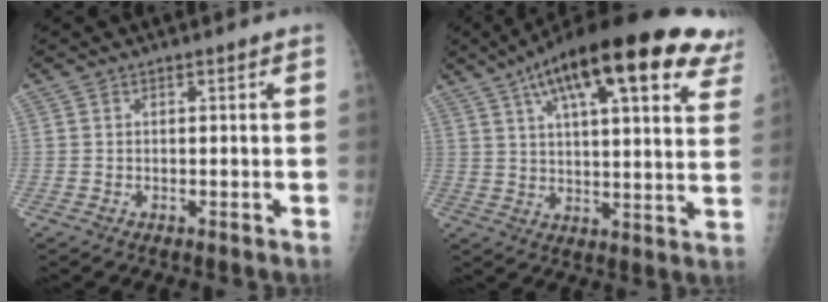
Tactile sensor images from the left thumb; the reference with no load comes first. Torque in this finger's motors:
{"motor_torque": [0.65, 0.87, 1.68, -1.09, 0.20]}